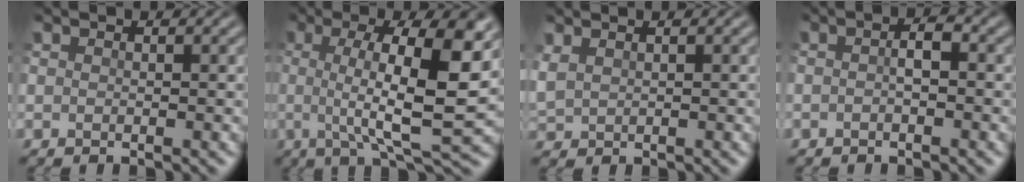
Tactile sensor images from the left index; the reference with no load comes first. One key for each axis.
{"total": 10.8, "fx": 1.1, "fy": 2.7, "fz": 10.4, "tx": -0.146, "ty": -0.001, "tz": 0.014}
{"total": 1.7, "fx": 1.1, "fy": 0.9, "fz": 1.0, "tx": -0.032, "ty": 0.008, "tz": 0.028}
{"total": 1.5, "fx": -0.5, "fy": 0.5, "fz": 1.3, "tx": -0.028, "ty": 0.004, "tz": -0.013}